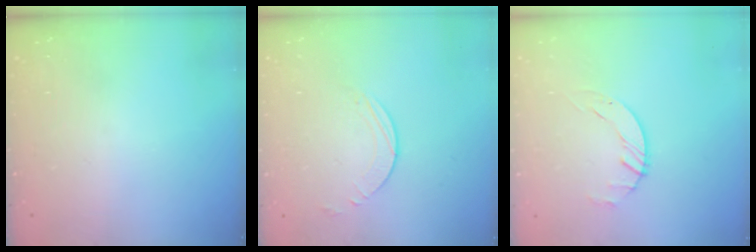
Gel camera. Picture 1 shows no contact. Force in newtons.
{"total": 4.8, "press": 4.8, "slide": 0.5}
{"total": 1.4, "press": 1.4, "slide": 0.2}